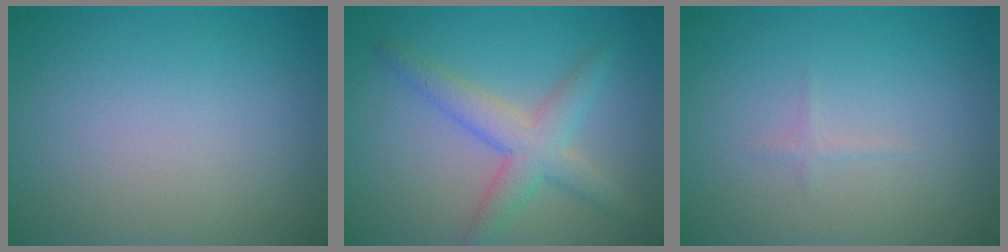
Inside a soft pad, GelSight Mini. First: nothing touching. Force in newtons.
{"total": 4.1, "press": 4.1, "slide": 0.1}
{"total": 0.5, "press": 0.5, "slide": 0.0}